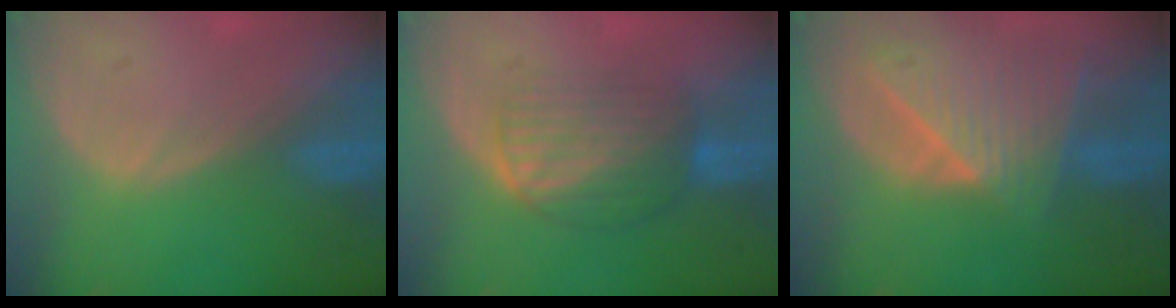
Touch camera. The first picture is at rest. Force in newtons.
{"total": 6.5, "press": 6.3, "slide": 1.7}
{"total": 9.0, "press": 8.0, "slide": 4.1}